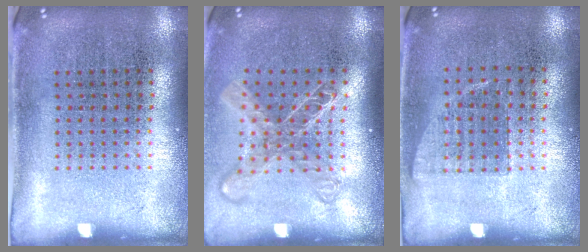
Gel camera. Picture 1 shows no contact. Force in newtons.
{"total": 1.7, "press": 1.4, "slide": 1.0}
{"total": 0.7, "press": 0.6, "slide": 0.2}